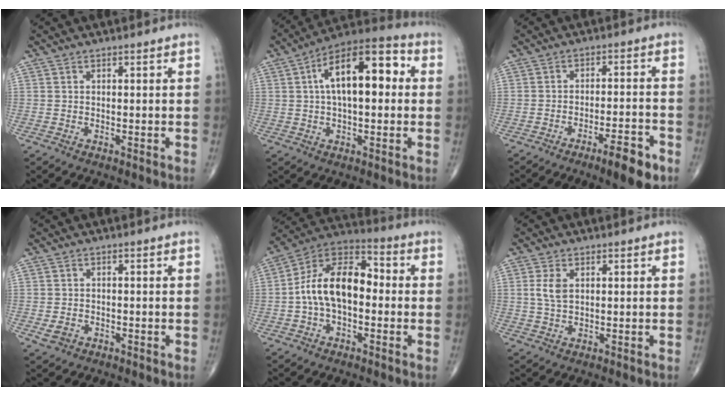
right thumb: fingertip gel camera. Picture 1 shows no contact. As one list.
[{"total": 16.4, "force": [2.9, 7.6, 14.3], "torque": [-0.209, 0.033, 0.036]}, {"total": 8.1, "force": [-4.8, 1.7, 6.2], "torque": [-0.091, 0.023, -0.070]}, {"total": 2.4, "force": [-0.9, 1.8, 1.2], "torque": [-0.021, 0.002, -0.011]}, {"total": 14.8, "force": [-0.8, 8.7, 11.9], "torque": [-0.196, 0.045, -0.029]}, {"total": 3.5, "force": [0.9, 2.4, 2.4], "torque": [-0.039, -0.003, 0.019]}]